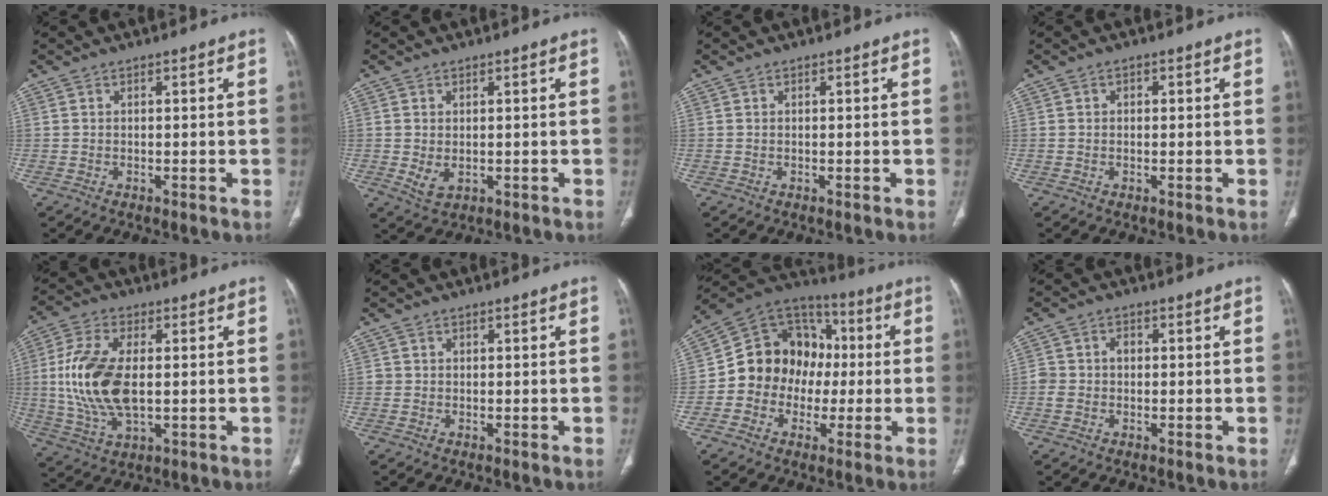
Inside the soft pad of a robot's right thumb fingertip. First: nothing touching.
{"total": 3.0, "force": [-0.2, 2.0, 2.3], "torque": [-0.044, -0.005, 0.007]}
{"total": 0.0}
{"total": 0.9, "force": [0.1, 0.7, 0.5], "torque": [-0.004, 0.002, -0.001]}
{"total": 15.1, "force": [0.5, 7.9, 12.9], "torque": [-0.276, -0.004, 0.012]}
{"total": 0.8, "force": [0.0, 0.8, 0.1], "torque": [0.006, 0.005, -0.002]}
{"total": 15.8, "force": [-1.3, 13.7, 7.8], "torque": [-0.083, 0.043, -0.032]}
{"total": 3.3, "force": [-0.2, 2.7, 1.9], "torque": [-0.031, 0.014, -0.006]}